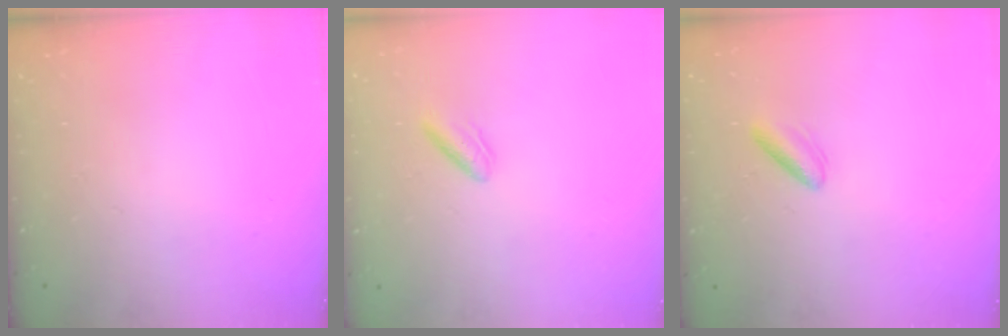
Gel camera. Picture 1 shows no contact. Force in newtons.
{"total": 2.7, "press": 2.4, "slide": 1.2}
{"total": 5.0, "press": 4.9, "slide": 1.2}